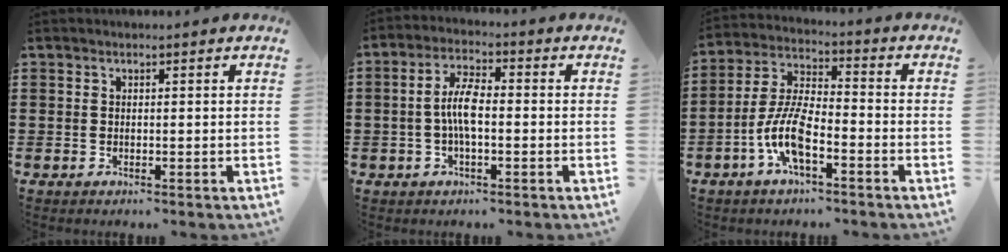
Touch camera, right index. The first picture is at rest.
{"total": 5.7, "force": [-0.6, 2.3, 5.2], "torque": [-0.114, 0.002, -0.017]}
{"total": 8.4, "force": [-3.8, 2.9, 6.9], "torque": [-0.169, -0.007, -0.079]}